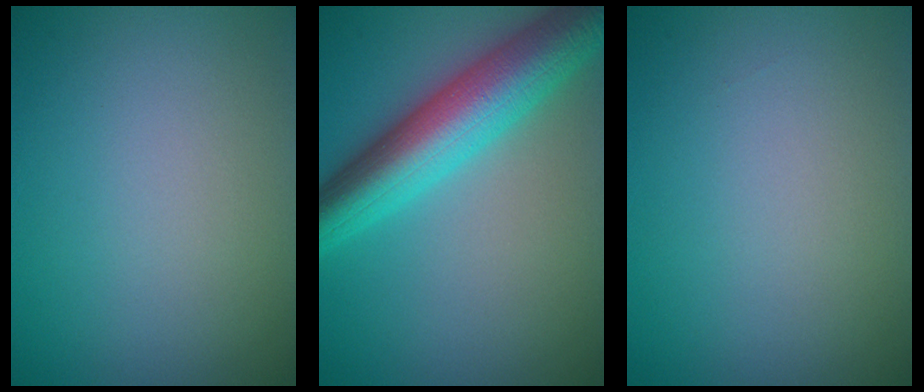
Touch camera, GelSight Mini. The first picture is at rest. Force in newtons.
{"total": 8.7, "press": 8.7, "slide": 0.3}
{"total": 0.0}